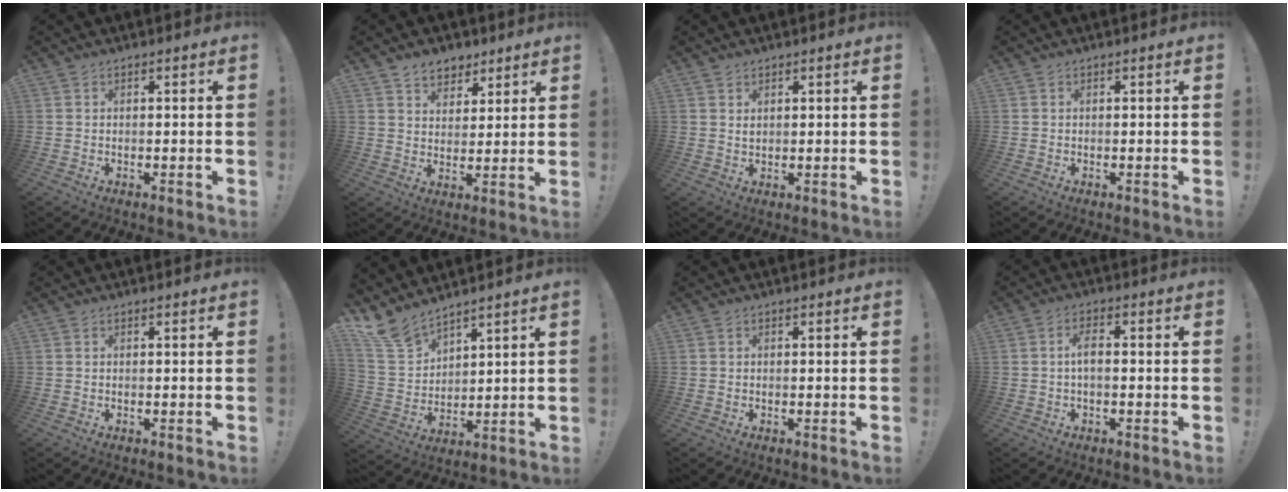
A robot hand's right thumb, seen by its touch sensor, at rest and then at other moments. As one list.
[{"total": 7.0, "force": [4.9, 4.8, 1.3], "torque": [-0.012, -0.033, 0.093]}, {"total": 1.2, "force": [0.9, 0.7, 0.3], "torque": [-0.002, -0.003, 0.016]}, {"total": 0.0}, {"total": 0.0}, {"total": 10.5, "force": [9.2, 4.1, 3.0], "torque": [-0.079, -0.064, 0.179]}, {"total": 0.0}, {"total": 4.0, "force": [-0.1, 1.4, 3.8], "torque": [-0.076, 0.002, -0.004]}]